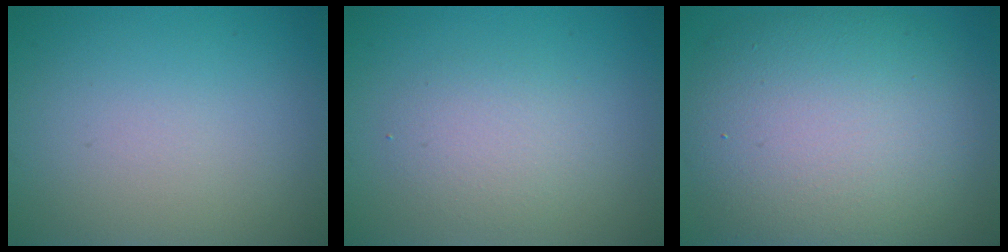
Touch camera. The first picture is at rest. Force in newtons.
{"total": 2.4, "press": 2.4, "slide": 0.2}
{"total": 11.9, "press": 11.9, "slide": 0.7}